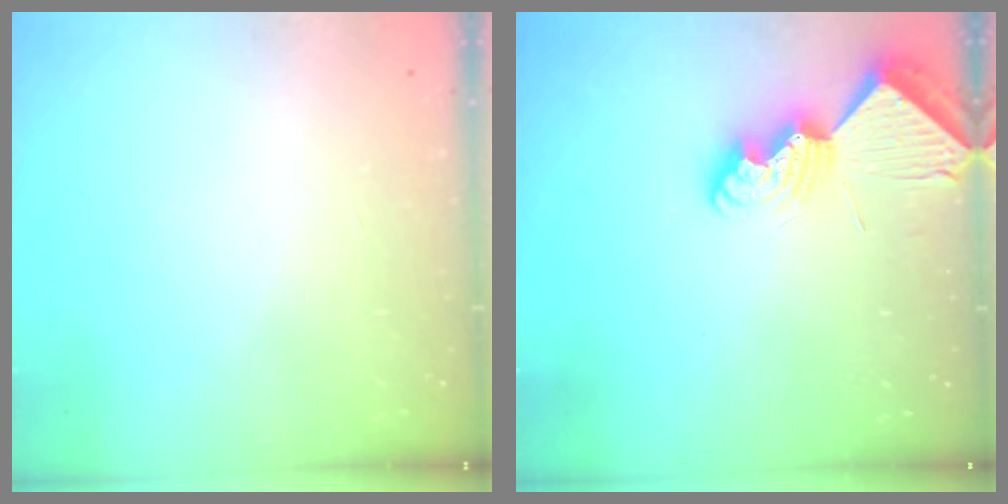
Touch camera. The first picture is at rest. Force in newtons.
{"total": 8.8, "press": 8.7, "slide": 0.9}